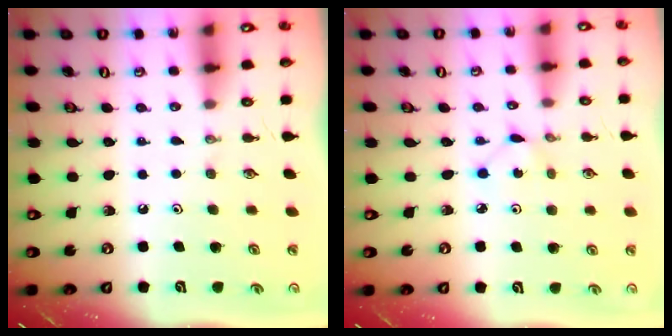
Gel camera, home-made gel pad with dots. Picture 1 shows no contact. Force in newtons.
{"total": 1.2, "press": 1.2, "slide": 0.2}